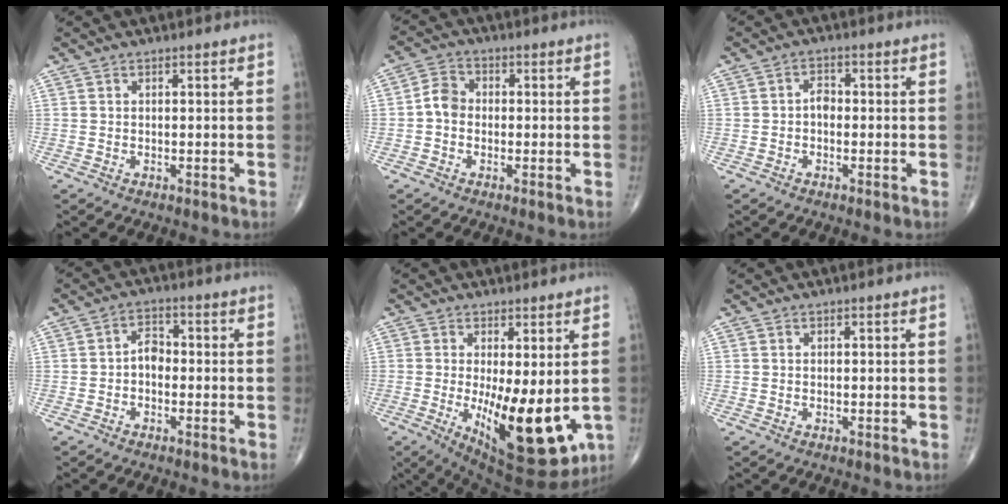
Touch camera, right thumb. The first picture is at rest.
{"total": 4.2, "force": [-0.7, 3.4, 2.4], "torque": [-0.035, 0.016, -0.022]}
{"total": 2.4, "force": [-0.5, 1.6, 1.7], "torque": [-0.016, 0.011, -0.015]}
{"total": 3.5, "force": [-0.8, 2.4, 2.4], "torque": [-0.027, 0.017, -0.024]}
{"total": 15.7, "force": [-2.2, 5.8, 14.5], "torque": [-0.214, -0.036, -0.013]}
{"total": 0.0}